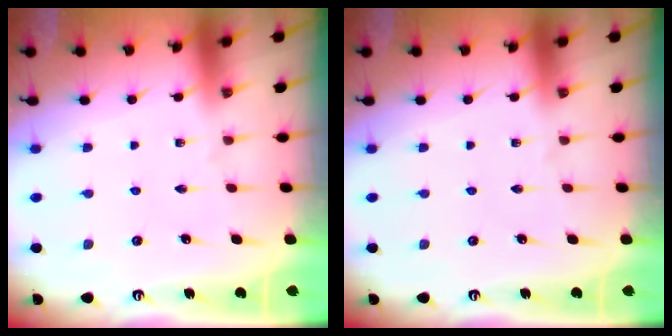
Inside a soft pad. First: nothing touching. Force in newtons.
{"total": 0.0}